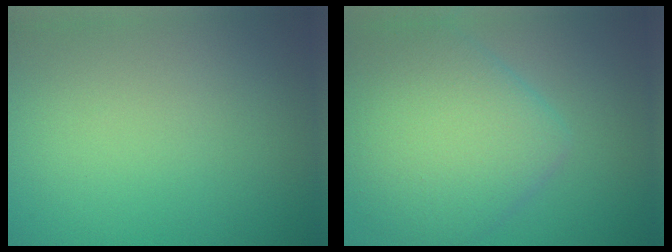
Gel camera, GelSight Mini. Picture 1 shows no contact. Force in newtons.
{"total": 7.7, "press": 7.7, "slide": 0.2}